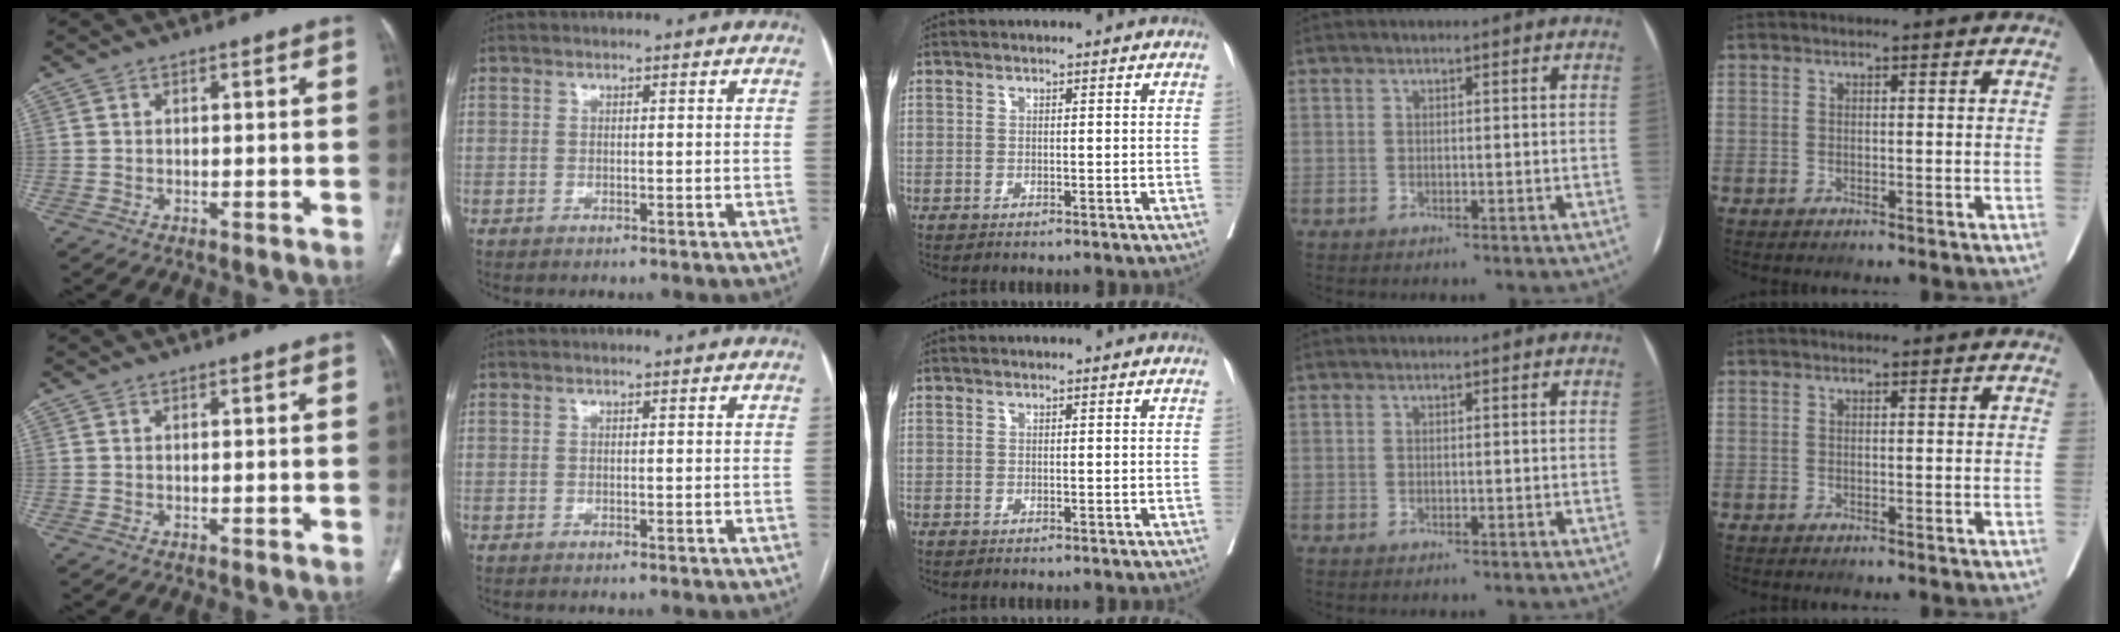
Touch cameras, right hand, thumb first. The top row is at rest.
{}